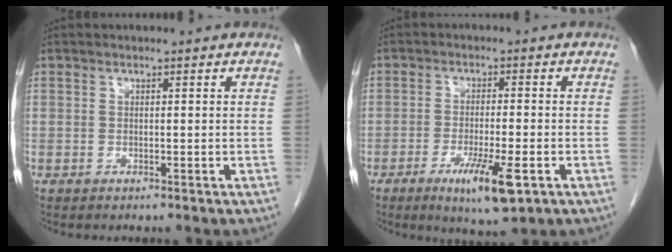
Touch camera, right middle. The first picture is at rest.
{"total": 7.9, "force": [-3.7, 1.1, 6.9], "torque": [-0.120, -0.017, -0.055]}